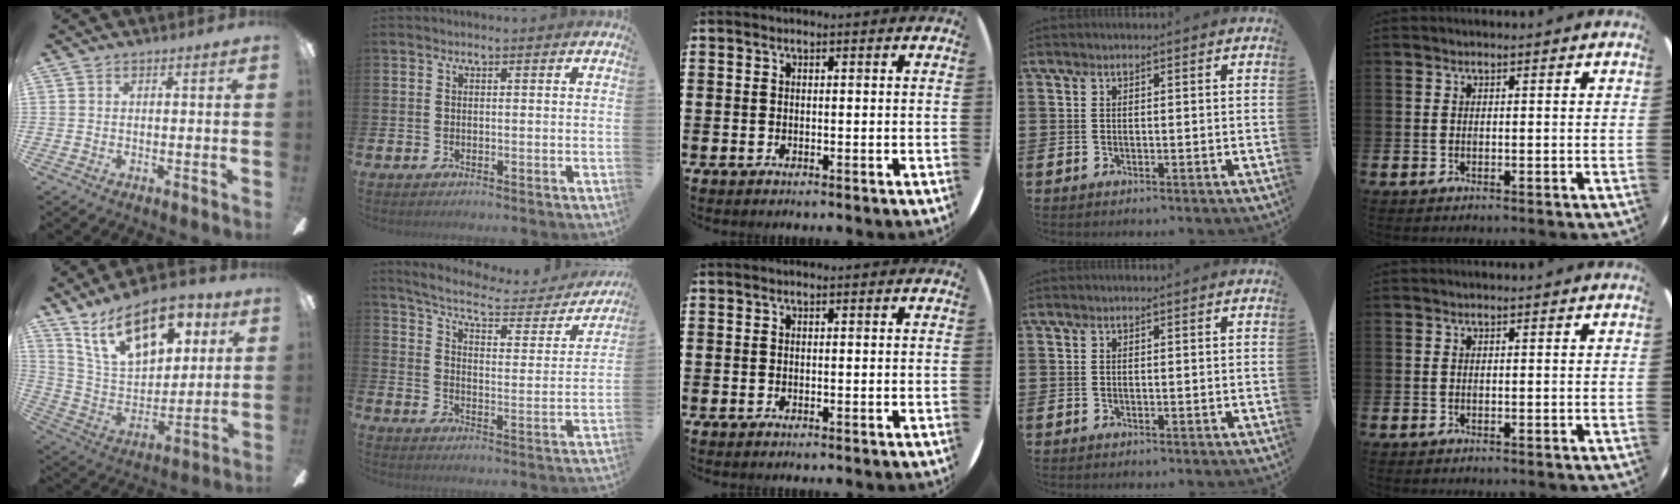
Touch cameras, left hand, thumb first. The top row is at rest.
{"thumb": {"total": 21.1, "force": [11.5, 11.2, 13.7], "torque": [-0.233, -0.040, 0.201]}, "index": {"total": 7.1, "force": [6.1, 1.8, 3.1], "torque": [-0.080, -0.042, 0.097]}}